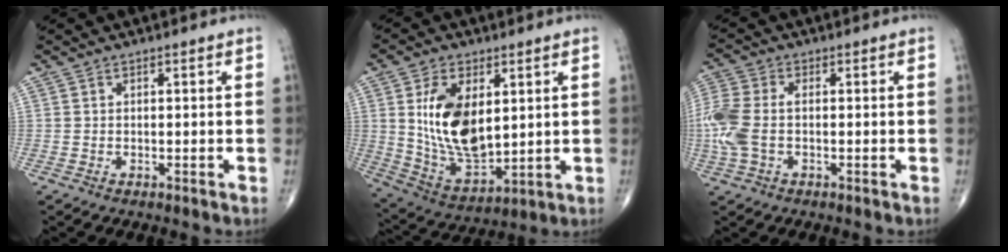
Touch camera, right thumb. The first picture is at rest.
{"total": 16.1, "force": [3.2, 8.9, 13.0], "torque": [-0.223, -0.021, 0.076]}
{"total": 9.7, "force": [-0.9, 5.6, 7.8], "torque": [-0.217, 0.017, -0.019]}